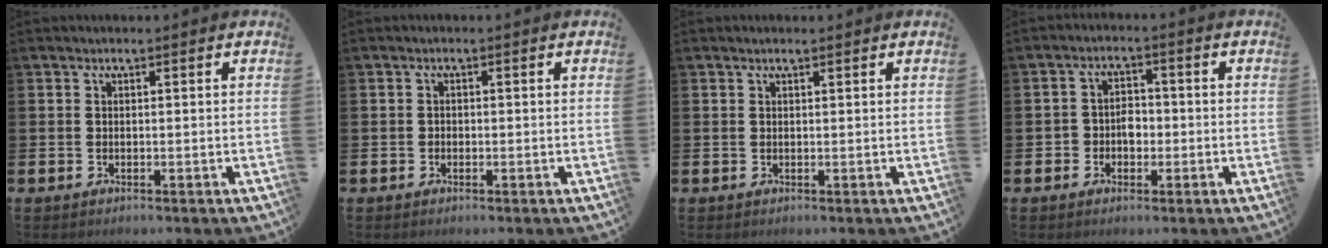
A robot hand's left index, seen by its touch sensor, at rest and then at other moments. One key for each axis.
{"total": 0.7, "fx": -0.3, "fy": 0.6, "fz": 0.2, "tx": -0.007, "ty": 0.005, "tz": -0.007}
{"total": 0.6, "fx": 0.5, "fy": 0.1, "fz": 0.3, "tx": -0.001, "ty": -0.001, "tz": 0.009}
{"total": 2.9, "fx": -0.9, "fy": 2.4, "fz": 1.4, "tx": -0.018, "ty": 0.003, "tz": -0.025}